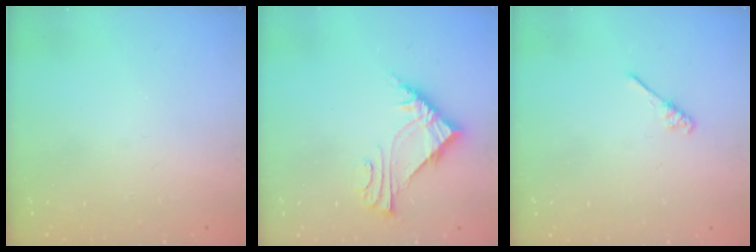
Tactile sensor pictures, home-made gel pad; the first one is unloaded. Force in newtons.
{"total": 7.0, "press": 7.0, "slide": 0.4}
{"total": 3.1, "press": 3.1, "slide": 0.5}